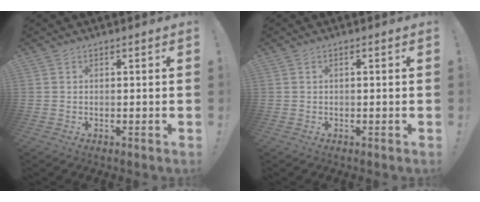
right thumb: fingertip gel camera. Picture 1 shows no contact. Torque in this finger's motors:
{"motor_torque": [0.07, -0.15, -0.03, -0.07, 0.09]}